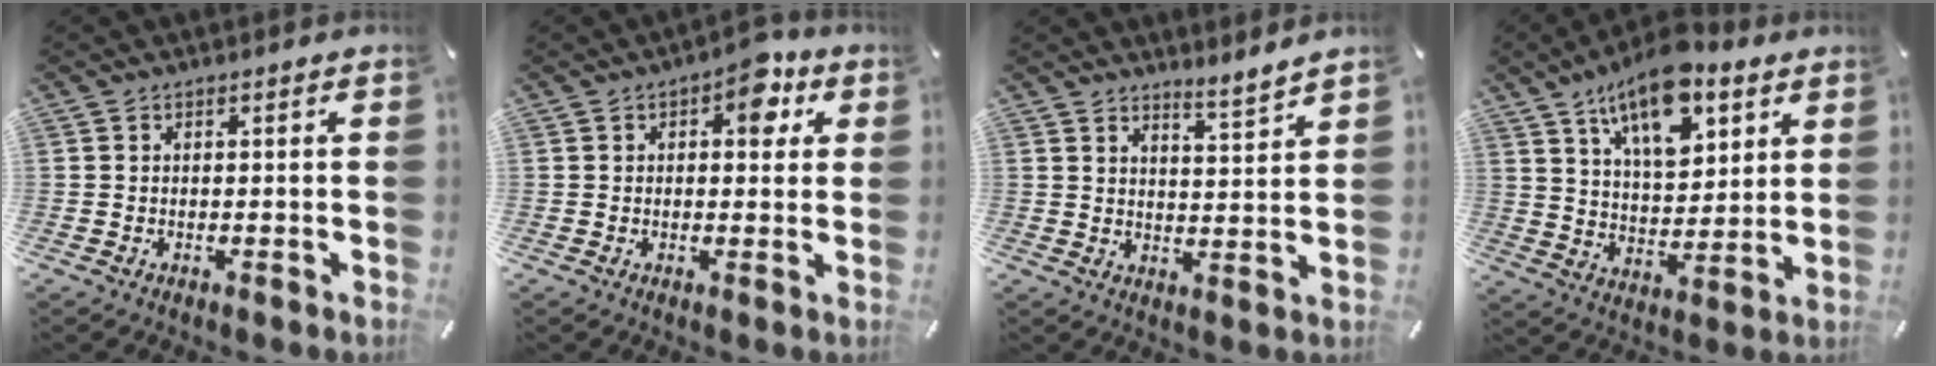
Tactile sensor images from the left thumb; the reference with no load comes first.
{"total": 7.7, "force": [3.0, 4.4, 5.6], "torque": [-0.054, -0.011, 0.041]}
{"total": 4.5, "force": [4.4, -0.3, 0.9], "torque": [-0.014, -0.038, 0.077]}
{"total": 15.2, "force": [9.6, 7.4, 9.0], "torque": [-0.151, -0.041, 0.170]}